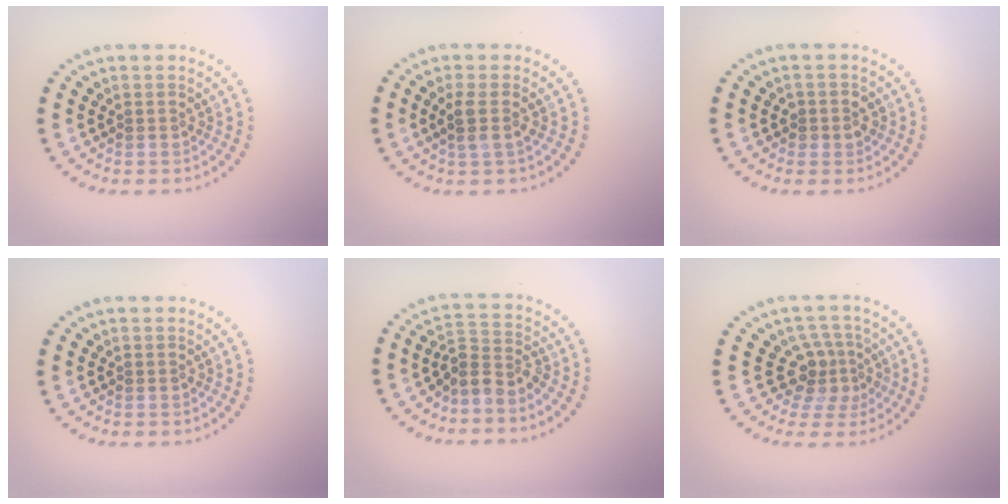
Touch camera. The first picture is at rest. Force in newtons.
{"total": 1.8, "press": 1.6, "slide": 1.0}
{"total": 1.4, "press": 1.3, "slide": 0.5}
{"total": 0.0}
{"total": 2.8, "press": 2.0, "slide": 1.9}
{"total": 3.2, "press": 2.2, "slide": 2.4}